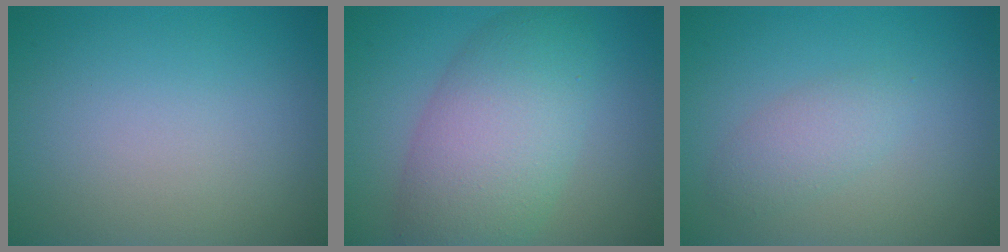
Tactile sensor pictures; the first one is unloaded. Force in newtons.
{"total": 7.8, "press": 7.8, "slide": 0.4}
{"total": 2.0, "press": 2.0, "slide": 0.1}